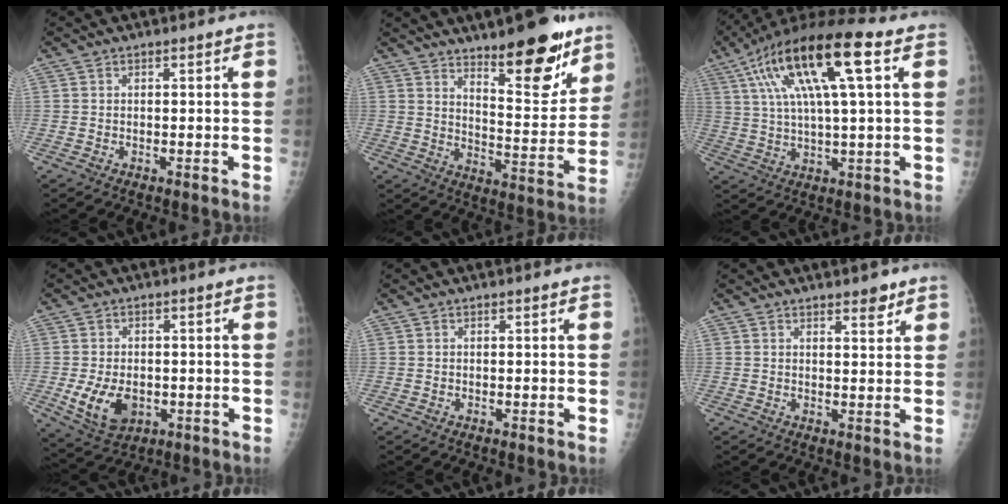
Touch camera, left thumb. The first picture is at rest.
{"total": 15.9, "force": [10.9, 4.8, 10.5], "torque": [-0.106, -0.081, 0.170]}
{"total": 19.3, "force": [7.2, 4.8, 17.2], "torque": [-0.327, 0.015, 0.123]}
{"total": 9.4, "force": [-2.3, 6.4, 6.5], "torque": [-0.104, 0.002, -0.025]}
{"total": 0.0}
{"total": 2.9, "force": [2.0, 1.1, 1.6], "torque": [-0.009, -0.012, 0.028]}